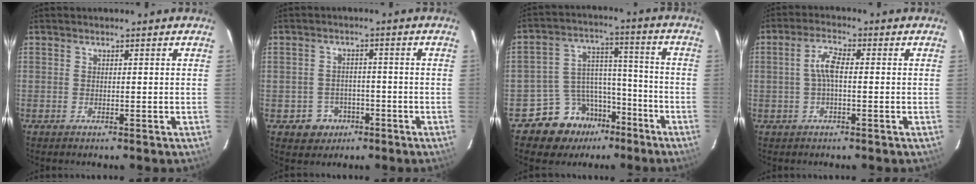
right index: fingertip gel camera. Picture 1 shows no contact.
{"total": 5.6, "force": [-2.5, 5.0, 0.5], "torque": [-0.025, 0.021, -0.028]}
{"total": 11.6, "force": [-8.4, 7.8, 1.8], "torque": [-0.045, 0.058, -0.132]}
{"total": 4.2, "force": [-0.2, 1.3, 3.9], "torque": [-0.082, 0.011, -0.004]}